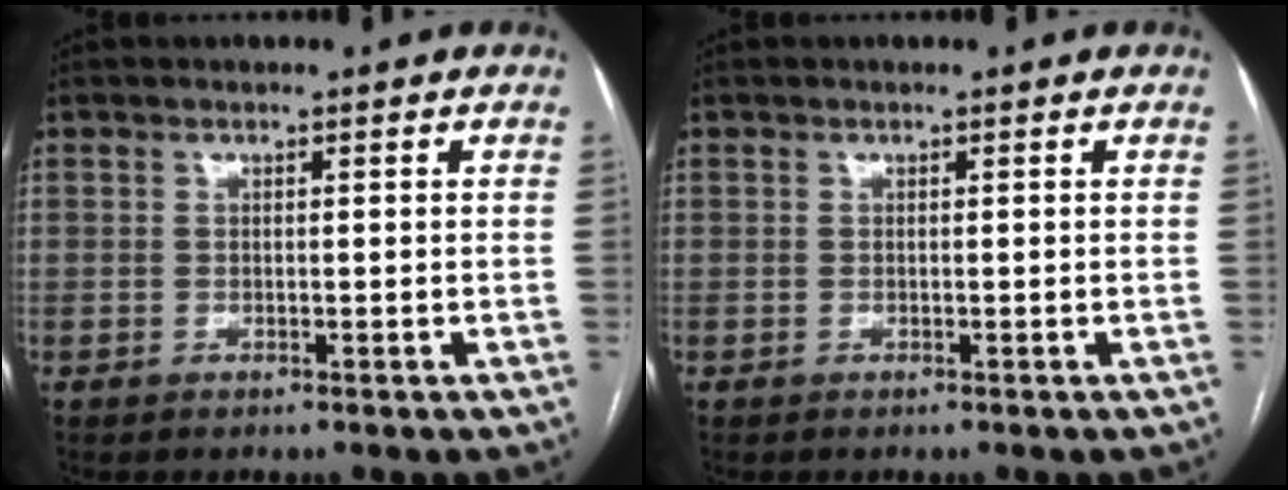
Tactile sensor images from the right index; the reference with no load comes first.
{"total": 0.0}